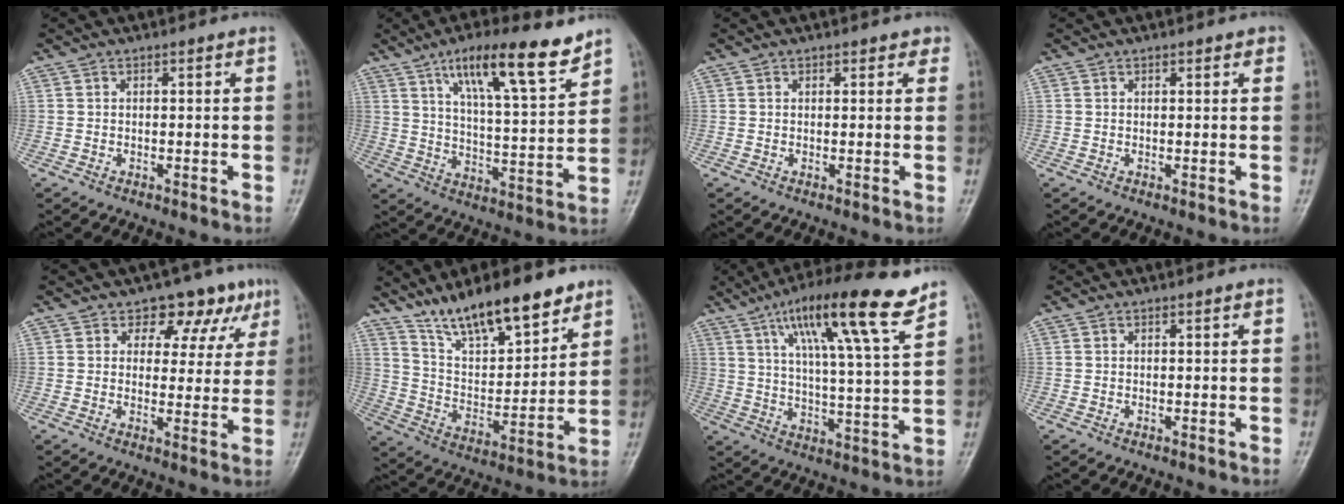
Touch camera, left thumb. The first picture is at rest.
{"total": 15.3, "force": [10.1, 3.3, 11.1], "torque": [-0.163, -0.049, 0.170]}
{"total": 1.7, "force": [1.1, 1.0, 0.8], "torque": [0.007, -0.003, 0.008]}
{"total": 1.3, "force": [0.8, 0.6, 0.8], "torque": [-0.003, -0.002, 0.007]}
{"total": 9.3, "force": [5.4, 6.3, 4.2], "torque": [-0.001, -0.018, 0.059]}
{"total": 17.1, "force": [12.6, 5.6, 10.2], "torque": [-0.133, -0.067, 0.224]}
{"total": 17.6, "force": [10.8, 2.0, 13.7], "torque": [-0.214, -0.040, 0.175]}
{"total": 0.0}